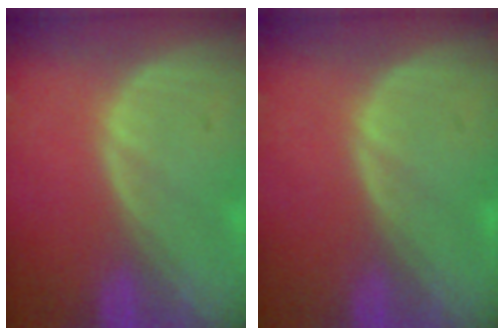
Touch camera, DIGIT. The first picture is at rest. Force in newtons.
{"total": 0.0}